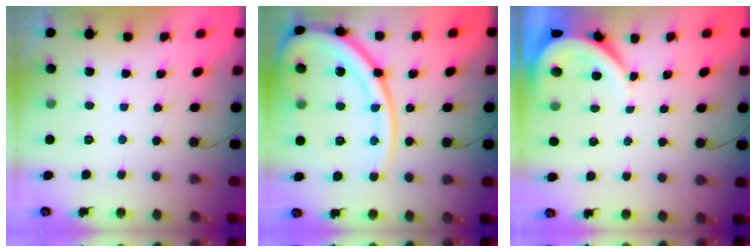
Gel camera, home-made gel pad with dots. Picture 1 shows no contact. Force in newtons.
{"total": 20.1, "press": 20.0, "slide": 2.2}
{"total": 3.7, "press": 3.6, "slide": 0.5}